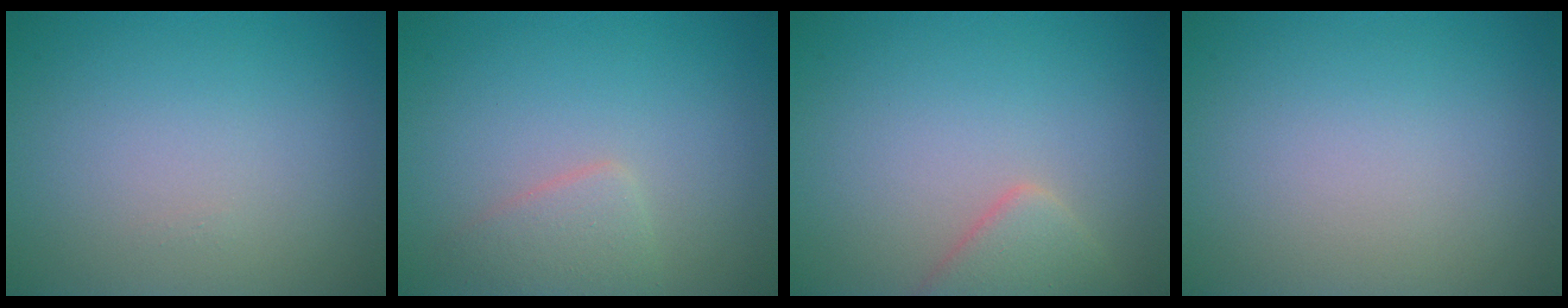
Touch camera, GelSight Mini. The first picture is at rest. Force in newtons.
{"total": 2.0, "press": 2.0, "slide": 0.1}
{"total": 2.8, "press": 2.8, "slide": 0.1}
{"total": 0.0}